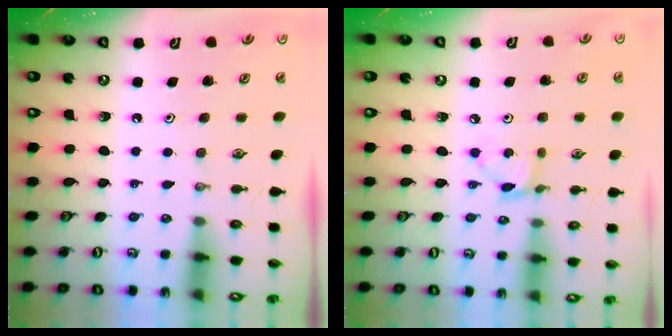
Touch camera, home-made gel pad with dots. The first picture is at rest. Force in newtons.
{"total": 3.7, "press": 3.7, "slide": 0.2}